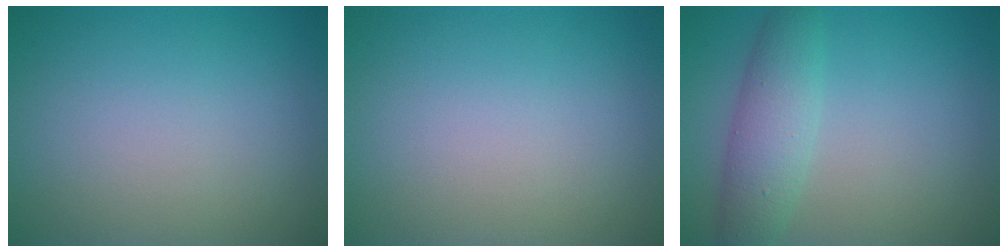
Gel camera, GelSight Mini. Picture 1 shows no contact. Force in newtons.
{"total": 0.0}
{"total": 3.8, "press": 3.8, "slide": 0.2}